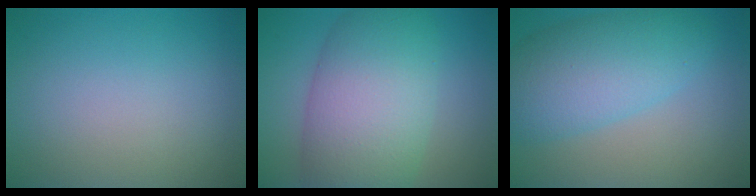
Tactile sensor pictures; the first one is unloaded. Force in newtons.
{"total": 10.4, "press": 10.4, "slide": 0.3}
{"total": 7.2, "press": 7.2, "slide": 0.3}